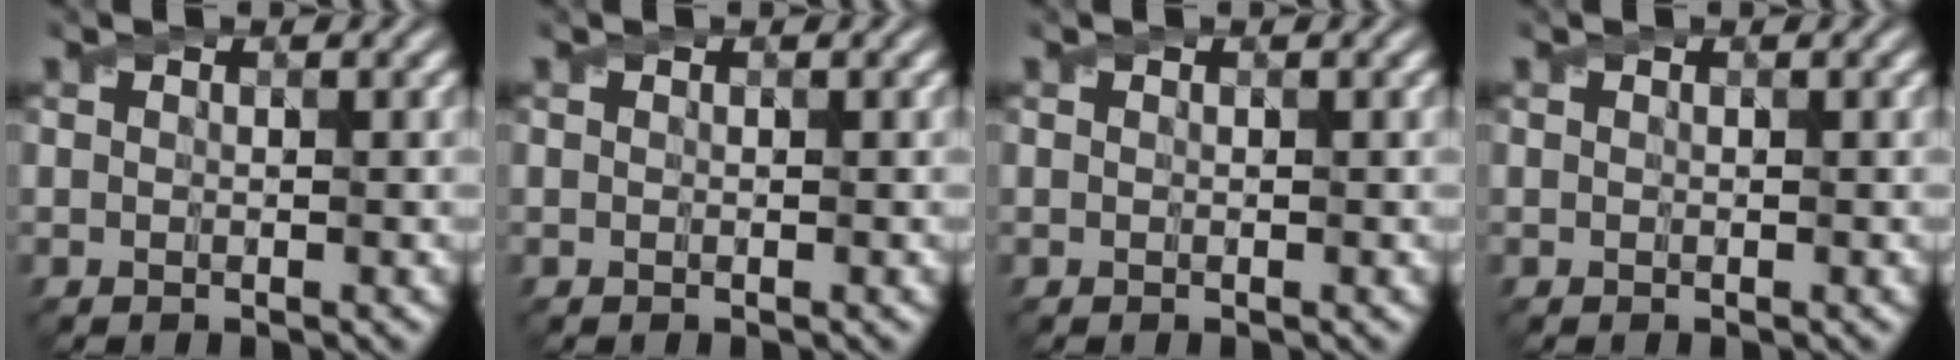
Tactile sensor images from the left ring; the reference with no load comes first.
{"total": 0.0}
{"total": 0.0}
{"total": 0.0}